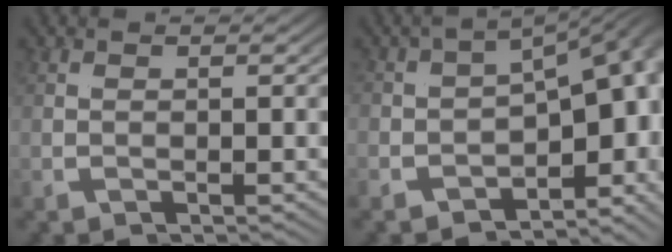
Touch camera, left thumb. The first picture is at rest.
{"total": 9.5, "force": [-1.4, 5.3, 7.7], "torque": [-0.108, -0.007, -0.015]}